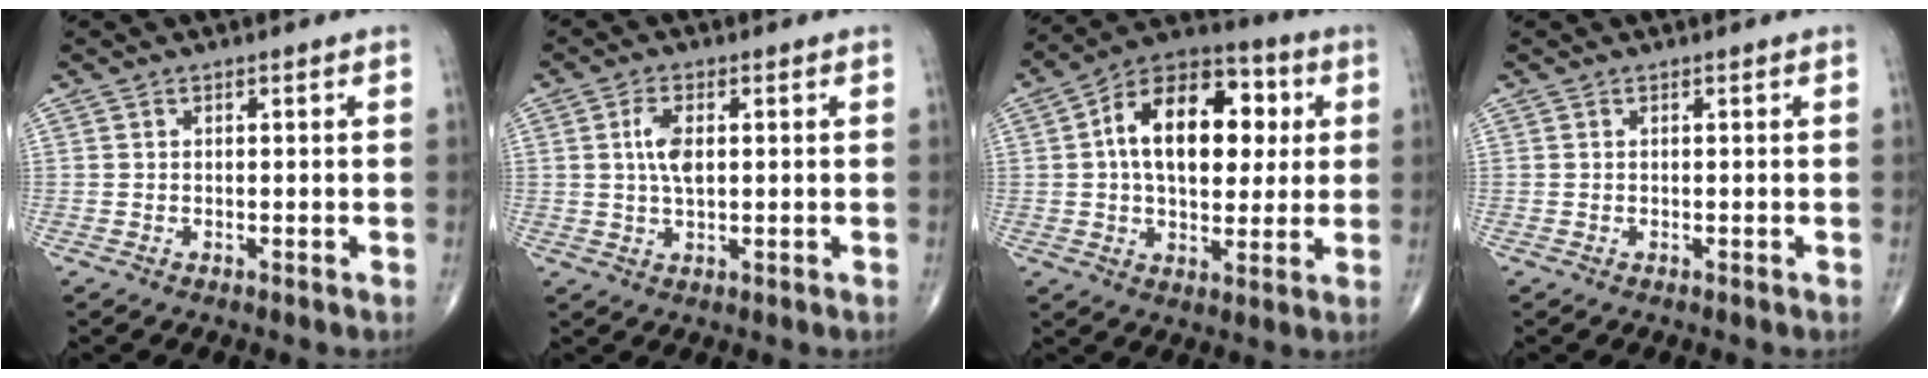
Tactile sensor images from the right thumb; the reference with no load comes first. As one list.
[{"total": 4.9, "force": [0.8, 2.4, 4.2], "torque": [-0.086, 0.001, 0.015]}, {"total": 19.2, "force": [3.5, 11.5, 14.9], "torque": [-0.200, 0.019, 0.048]}, {"total": 0.0}]